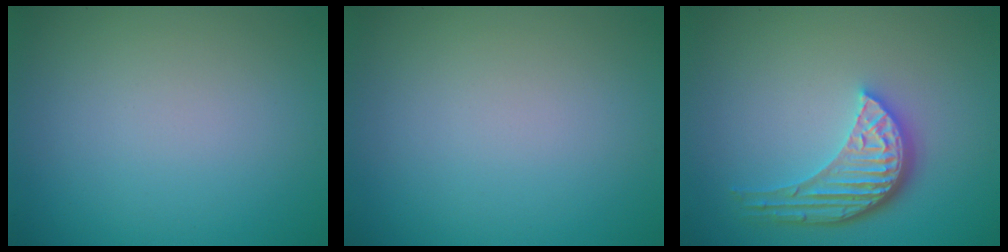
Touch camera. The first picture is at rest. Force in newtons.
{"total": 0.0}
{"total": 5.1, "press": 3.8, "slide": 3.4}